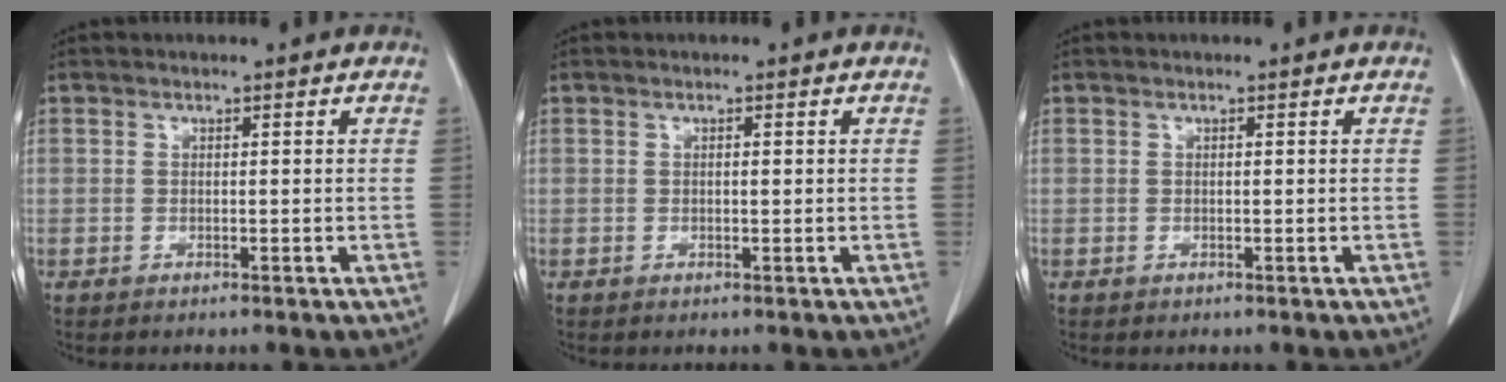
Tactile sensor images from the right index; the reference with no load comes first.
{"total": 0.6, "force": [0.1, 0.1, 0.5], "torque": [-0.011, 0.000, 0.001]}
{"total": 0.0}